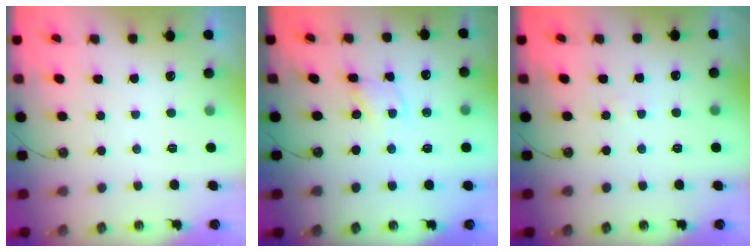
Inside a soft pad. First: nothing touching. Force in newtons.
{"total": 2.7, "press": 2.7, "slide": 0.2}
{"total": 0.9, "press": 0.9, "slide": 0.1}